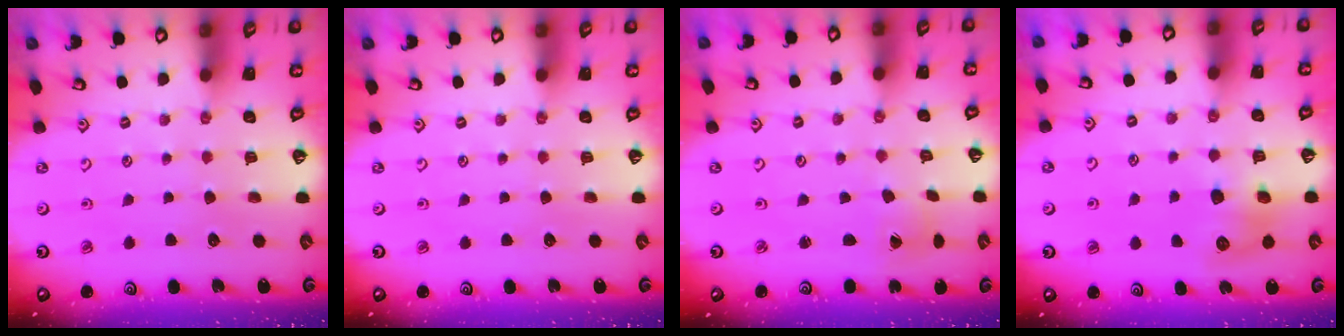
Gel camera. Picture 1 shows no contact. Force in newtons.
{"total": 0.0}
{"total": 0.6, "press": 0.6, "slide": 0.2}
{"total": 8.4, "press": 8.3, "slide": 1.2}